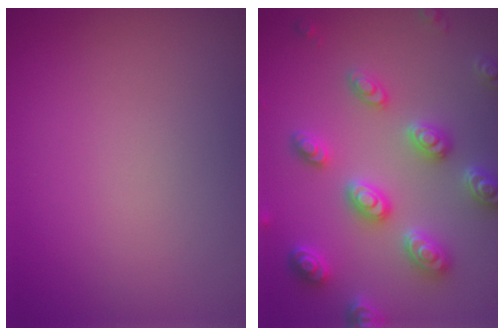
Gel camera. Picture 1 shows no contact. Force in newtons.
{"total": 5.3, "press": 5.2, "slide": 1.2}